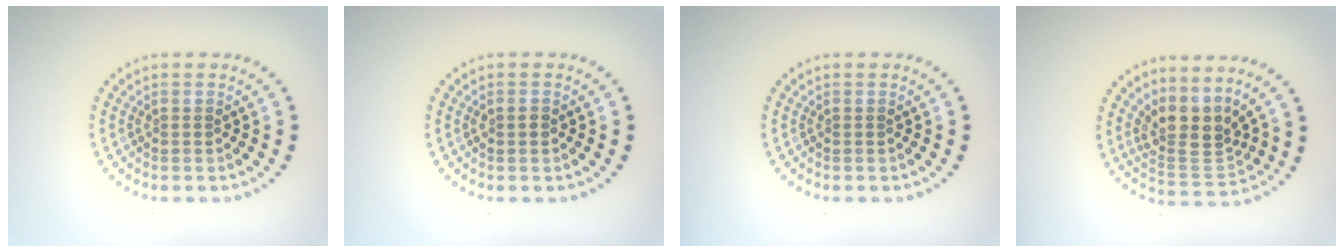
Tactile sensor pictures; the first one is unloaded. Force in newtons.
{"total": 1.1, "press": 1.1, "slide": 0.0}
{"total": 0.0}
{"total": 3.9, "press": 3.0, "slide": 2.5}